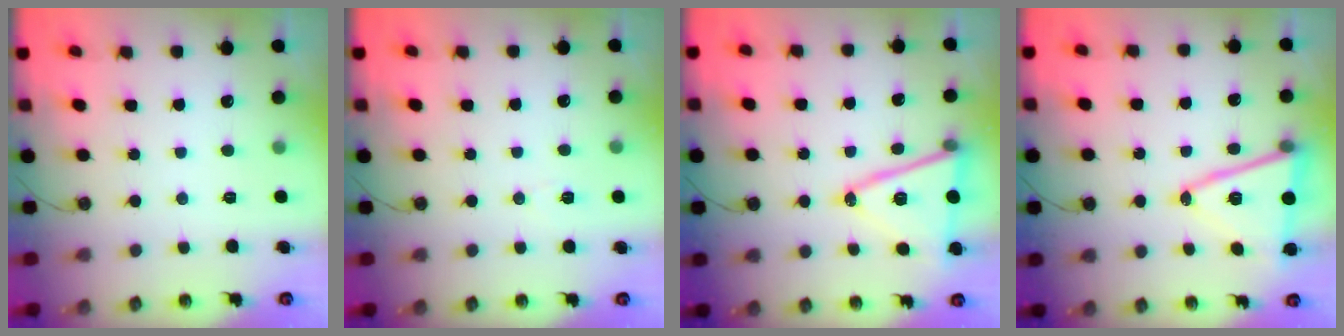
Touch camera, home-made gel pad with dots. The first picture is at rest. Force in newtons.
{"total": 4.2, "press": 3.9, "slide": 1.7}
{"total": 15.8, "press": 15.4, "slide": 3.7}
{"total": 15.0, "press": 14.6, "slide": 3.7}